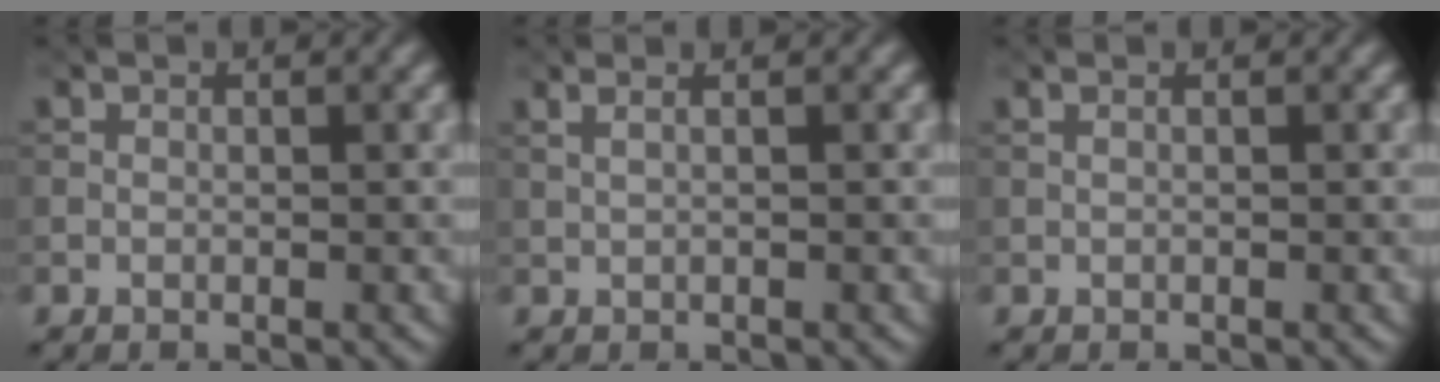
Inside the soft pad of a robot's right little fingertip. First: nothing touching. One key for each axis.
{"total": 2.9, "fx": 1.6, "fy": 1.4, "fz": 2.0, "tx": -0.027, "ty": 0.021, "tz": -0.001}
{"total": 0.9, "fx": 0.5, "fy": 0.4, "fz": 0.7, "tx": -0.006, "ty": -0.006, "tz": -0.002}